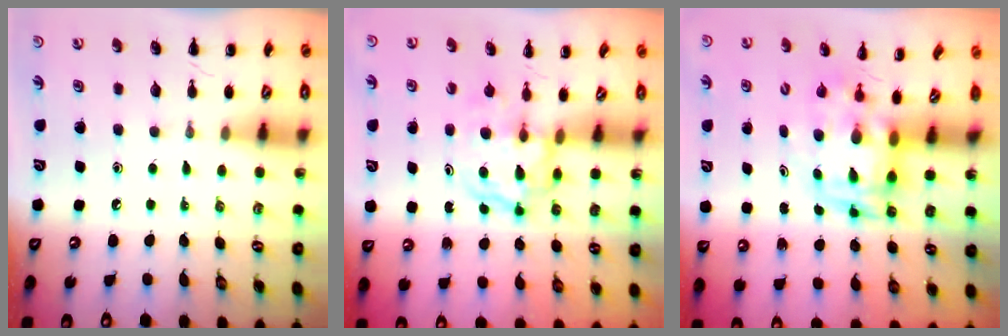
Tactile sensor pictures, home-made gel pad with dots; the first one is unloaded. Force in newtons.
{"total": 3.9, "press": 3.9, "slide": 0.5}
{"total": 3.5, "press": 3.4, "slide": 0.7}